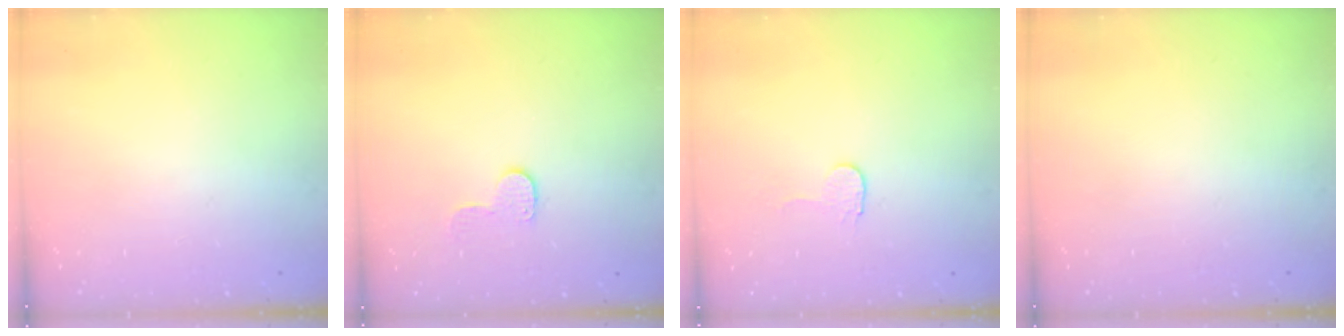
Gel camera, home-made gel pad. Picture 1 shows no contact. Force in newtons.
{"total": 5.6, "press": 5.6, "slide": 0.4}
{"total": 2.9, "press": 2.9, "slide": 0.3}
{"total": 0.0}